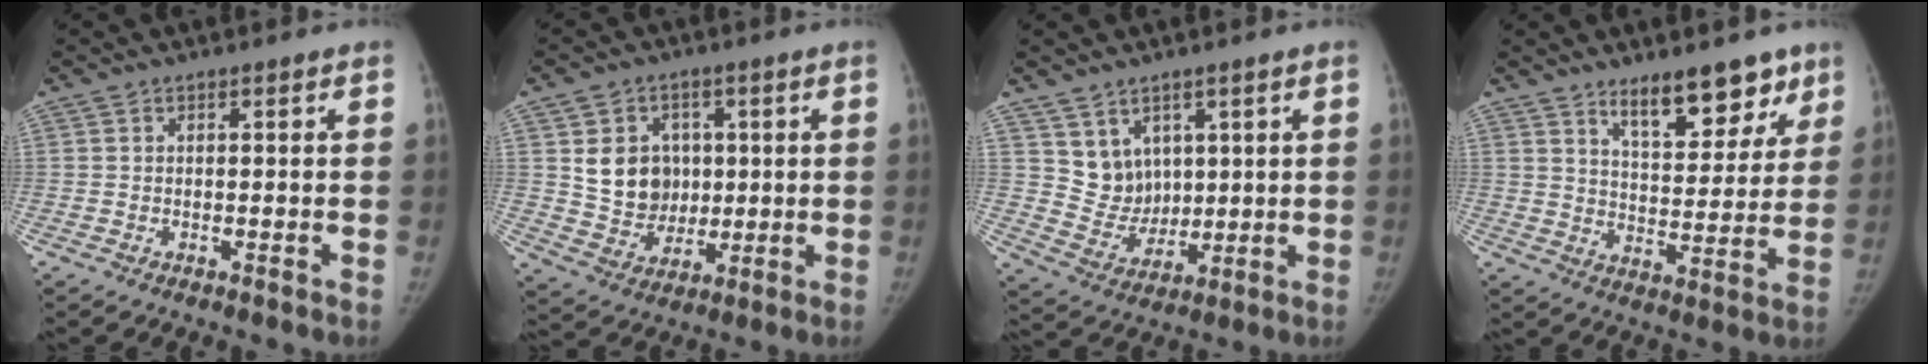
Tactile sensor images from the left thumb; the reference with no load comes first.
{"total": 10.5, "force": [2.2, 9.0, 4.9], "torque": [-0.036, -0.010, 0.051]}
{"total": 7.2, "force": [3.9, 5.9, 1.7], "torque": [0.006, -0.032, 0.088]}
{"total": 12.6, "force": [9.0, 5.1, 7.2], "torque": [-0.056, -0.061, 0.140]}